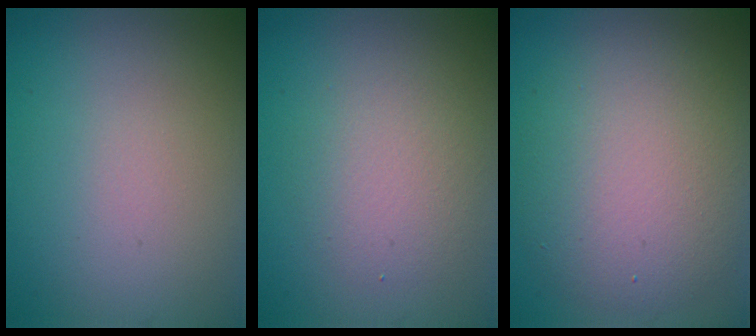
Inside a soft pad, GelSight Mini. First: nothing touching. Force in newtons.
{"total": 2.9, "press": 2.9, "slide": 0.4}
{"total": 7.3, "press": 7.3, "slide": 0.6}